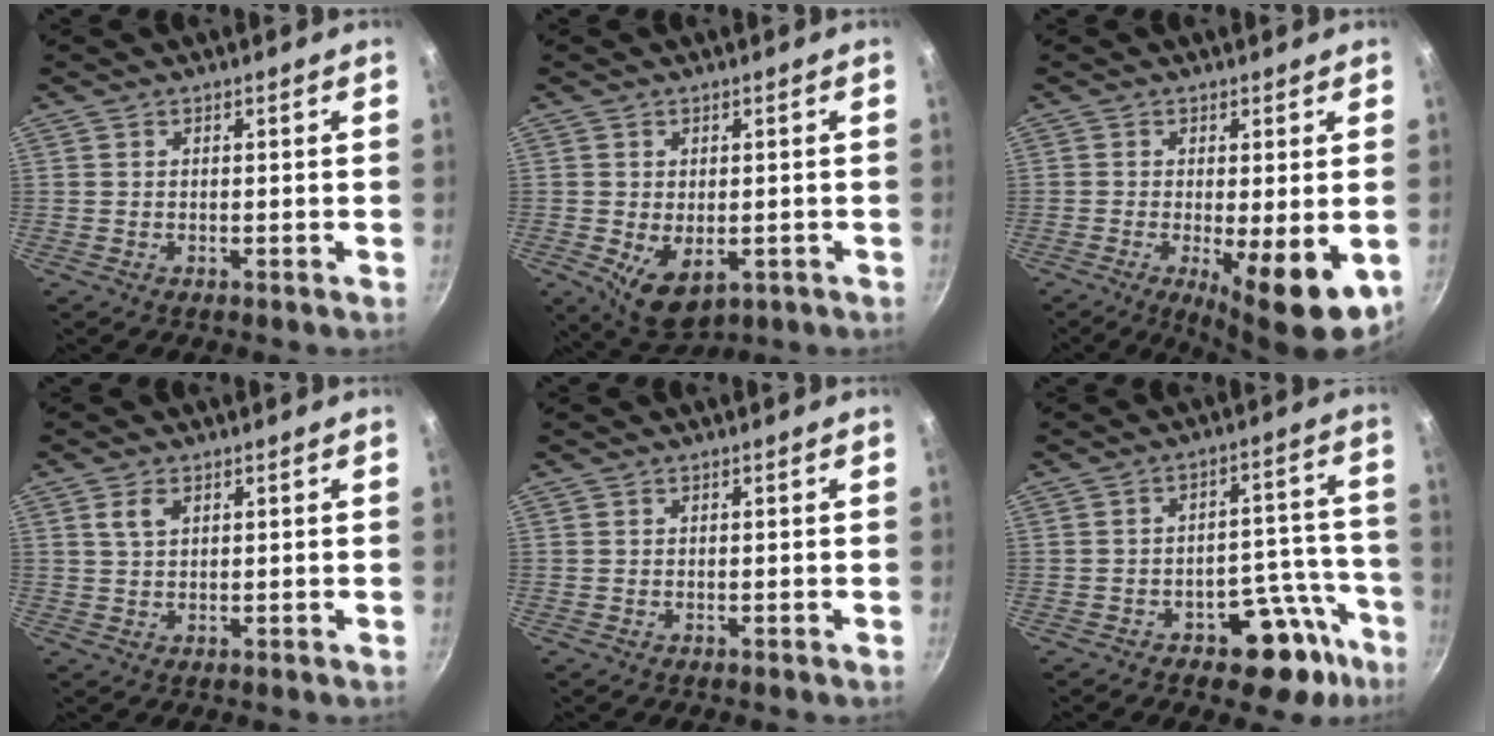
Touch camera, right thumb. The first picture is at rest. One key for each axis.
{"total": 8.0, "fx": -2.2, "fy": 4.8, "fz": 6.0, "tx": -0.093, "ty": -0.007, "tz": -0.020}
{"total": 12.4, "fx": -3.7, "fy": 3.7, "fz": 11.3, "tx": -0.151, "ty": -0.022, "tz": -0.043}
{"total": 2.9, "fx": 1.3, "fy": 1.6, "fz": 2.0, "tx": -0.037, "ty": -0.001, "tz": 0.029}
{"total": 0.0}
{"total": 12.5, "fx": -7.3, "fy": 6.3, "fz": 7.9, "tx": -0.057, "ty": 0.074, "tz": -0.096}